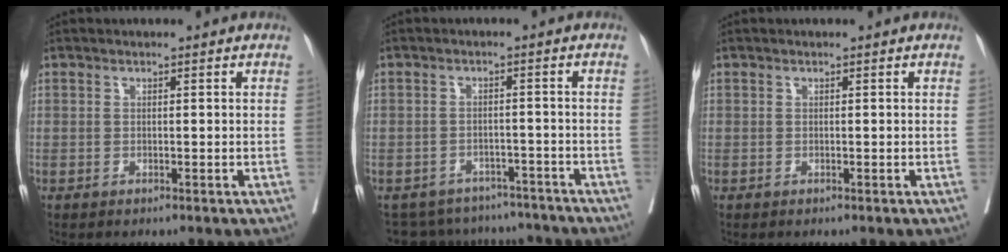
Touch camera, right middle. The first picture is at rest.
{"total": 10.9, "force": [-10.1, 4.0, 0.8], "torque": [-0.011, 0.019, -0.123]}
{"total": 0.0}